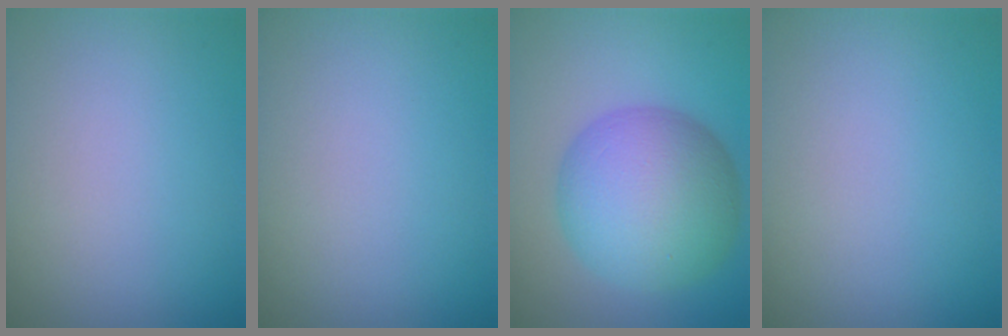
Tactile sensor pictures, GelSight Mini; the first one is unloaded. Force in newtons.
{"total": 0.0}
{"total": 9.7, "press": 9.7, "slide": 0.1}
{"total": 0.0}